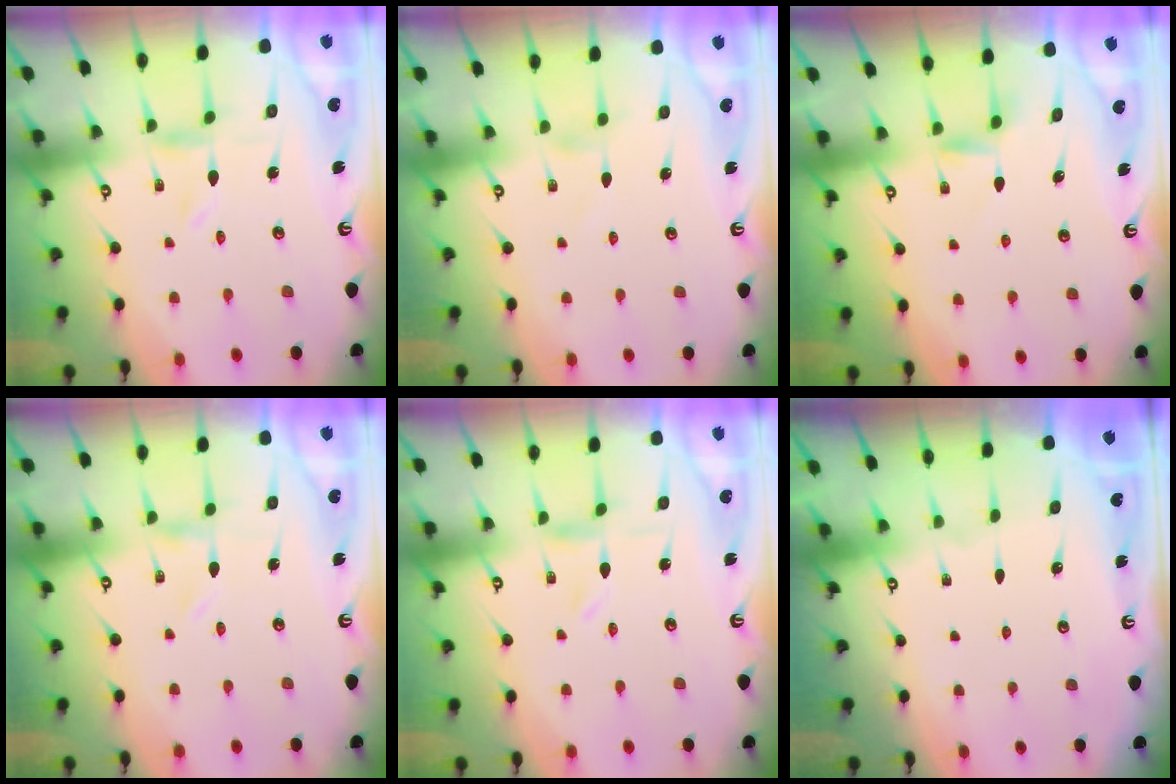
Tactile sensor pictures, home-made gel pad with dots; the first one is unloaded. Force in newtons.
{"total": 0.6, "press": 0.5, "slide": 0.3}
{"total": 3.5, "press": 3.4, "slide": 0.5}
{"total": 0.0}
{"total": 0.0}
{"total": 0.0}